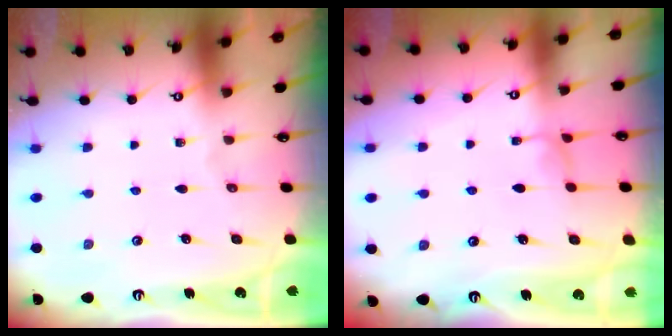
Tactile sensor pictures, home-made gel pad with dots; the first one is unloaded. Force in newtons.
{"total": 0.5, "press": 0.3, "slide": 0.4}